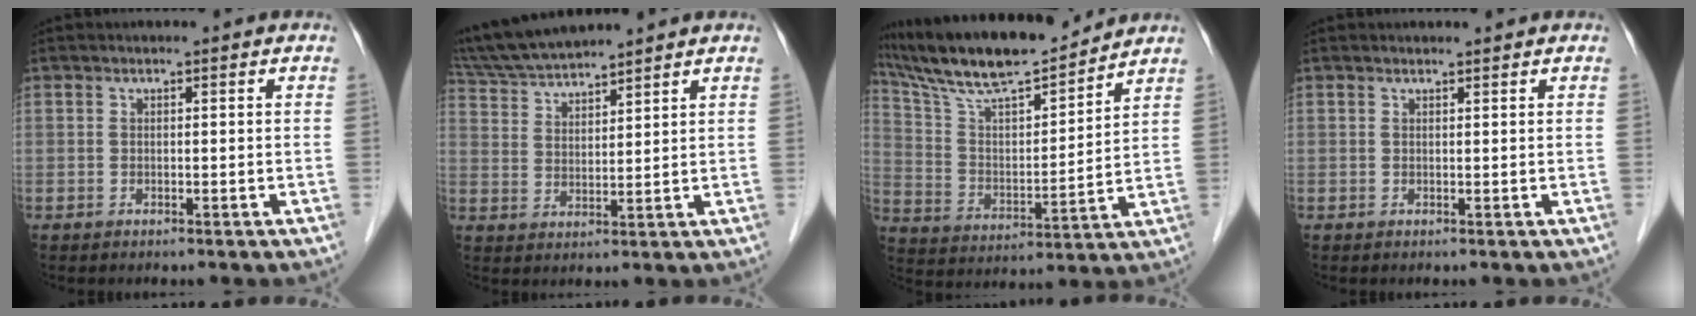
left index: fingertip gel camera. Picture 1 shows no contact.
{"total": 9.8, "force": [9.2, 0.4, 3.4], "torque": [-0.073, 0.027, 0.181]}
{"total": 17.1, "force": [15.2, 1.8, 7.6], "torque": [-0.149, 0.009, 0.274]}
{"total": 0.9, "force": [0.9, 0.0, 0.1], "torque": [-0.007, 0.005, 0.016]}